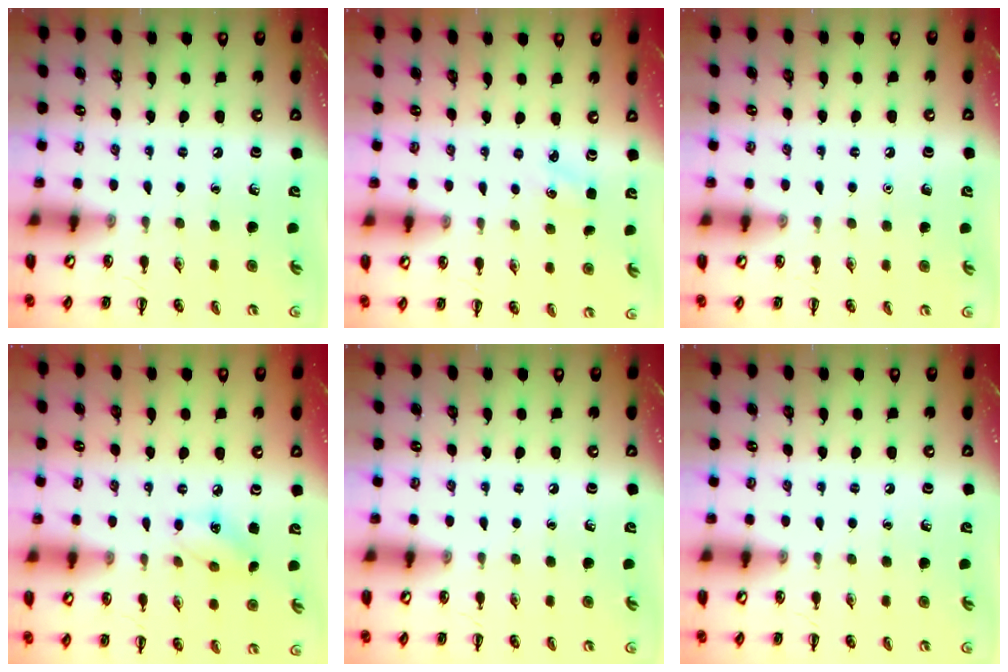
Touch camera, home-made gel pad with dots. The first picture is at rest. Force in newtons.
{"total": 2.0, "press": 1.9, "slide": 0.6}
{"total": 1.5, "press": 1.5, "slide": 0.1}
{"total": 6.0, "press": 5.9, "slide": 1.2}
{"total": 0.0}
{"total": 0.0}